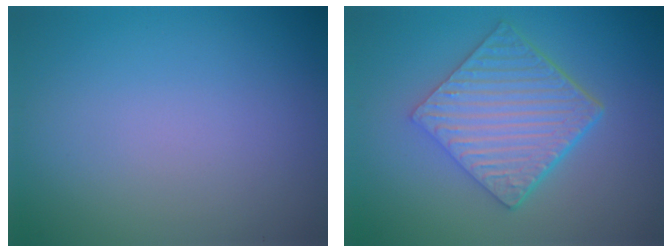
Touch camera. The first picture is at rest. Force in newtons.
{"total": 6.3, "press": 4.6, "slide": 4.3}